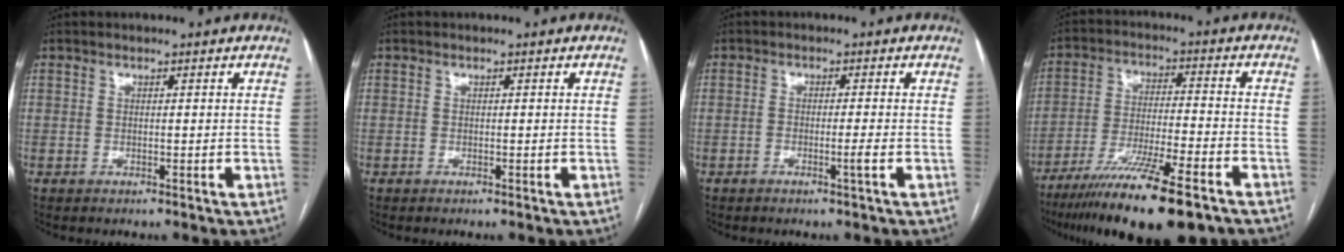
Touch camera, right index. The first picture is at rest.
{"total": 0.0}
{"total": 1.7, "force": [-0.7, -0.3, 1.5], "torque": [-0.024, 0.000, -0.012]}
{"total": 18.2, "force": [-12.9, 1.8, 12.7], "torque": [-0.200, -0.040, -0.214]}